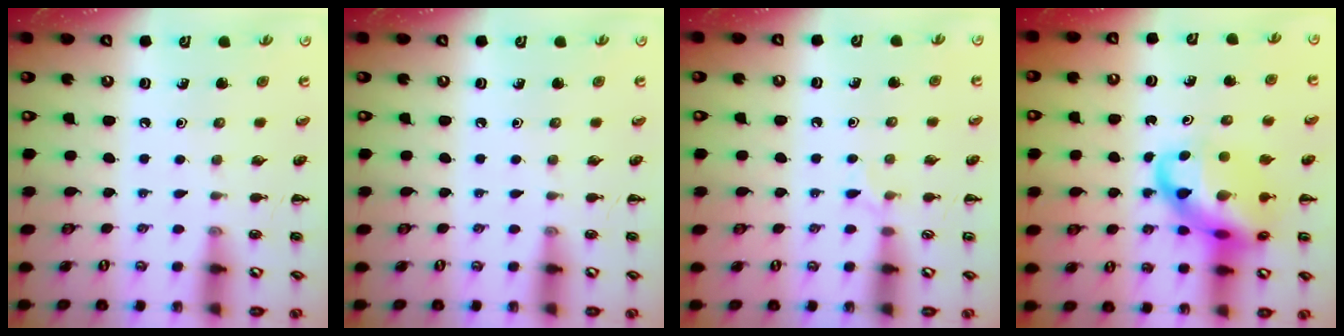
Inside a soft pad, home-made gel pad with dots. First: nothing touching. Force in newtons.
{"total": 0.0}
{"total": 5.3, "press": 5.0, "slide": 1.8}
{"total": 15.9, "press": 15.5, "slide": 3.5}